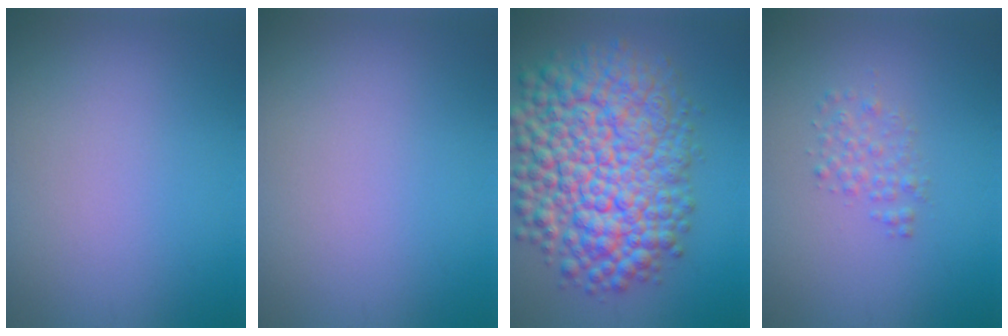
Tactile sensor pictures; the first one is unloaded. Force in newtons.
{"total": 0.0}
{"total": 12.8, "press": 12.8, "slide": 0.4}
{"total": 1.6, "press": 1.6, "slide": 0.0}